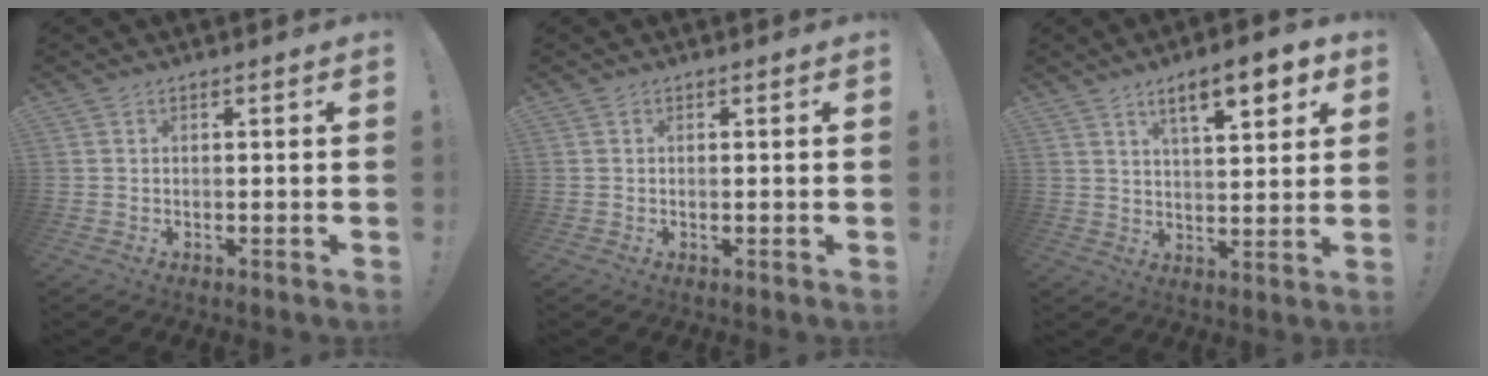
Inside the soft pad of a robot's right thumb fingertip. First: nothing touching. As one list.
[{"total": 0.0}, {"total": 11.0, "force": [6.2, 2.9, 8.6], "torque": [-0.117, -0.027, 0.096]}]